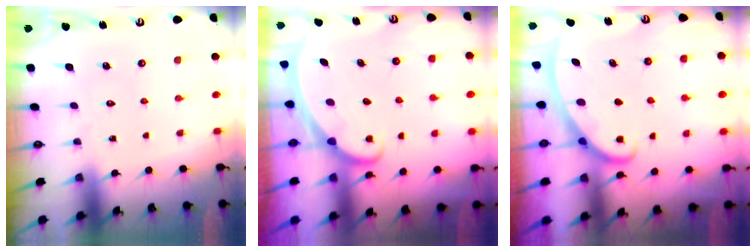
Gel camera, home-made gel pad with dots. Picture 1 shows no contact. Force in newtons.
{"total": 2.2, "press": 2.2, "slide": 0.1}
{"total": 3.0, "press": 3.0, "slide": 0.4}